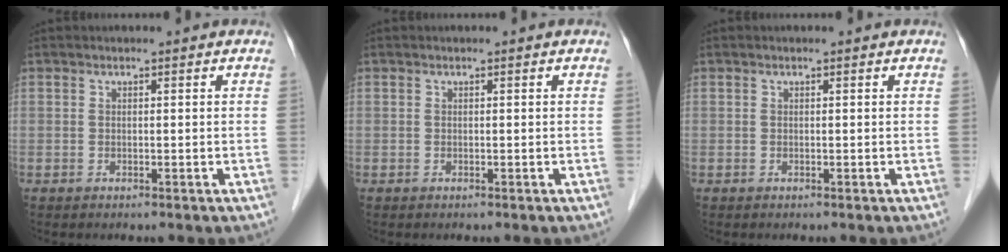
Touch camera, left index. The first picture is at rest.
{"total": 0.0}
{"total": 0.0}